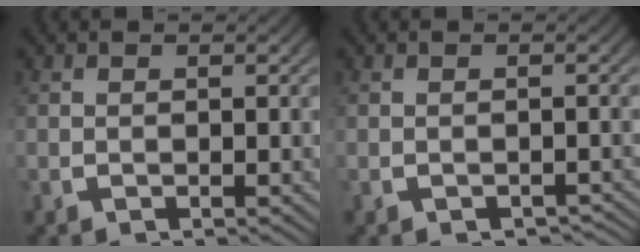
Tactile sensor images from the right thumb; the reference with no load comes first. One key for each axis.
{"total": 2.2, "fx": -2.1, "fy": 0.6, "fz": 0.5, "tx": -0.004, "ty": 0.001, "tz": -0.027}